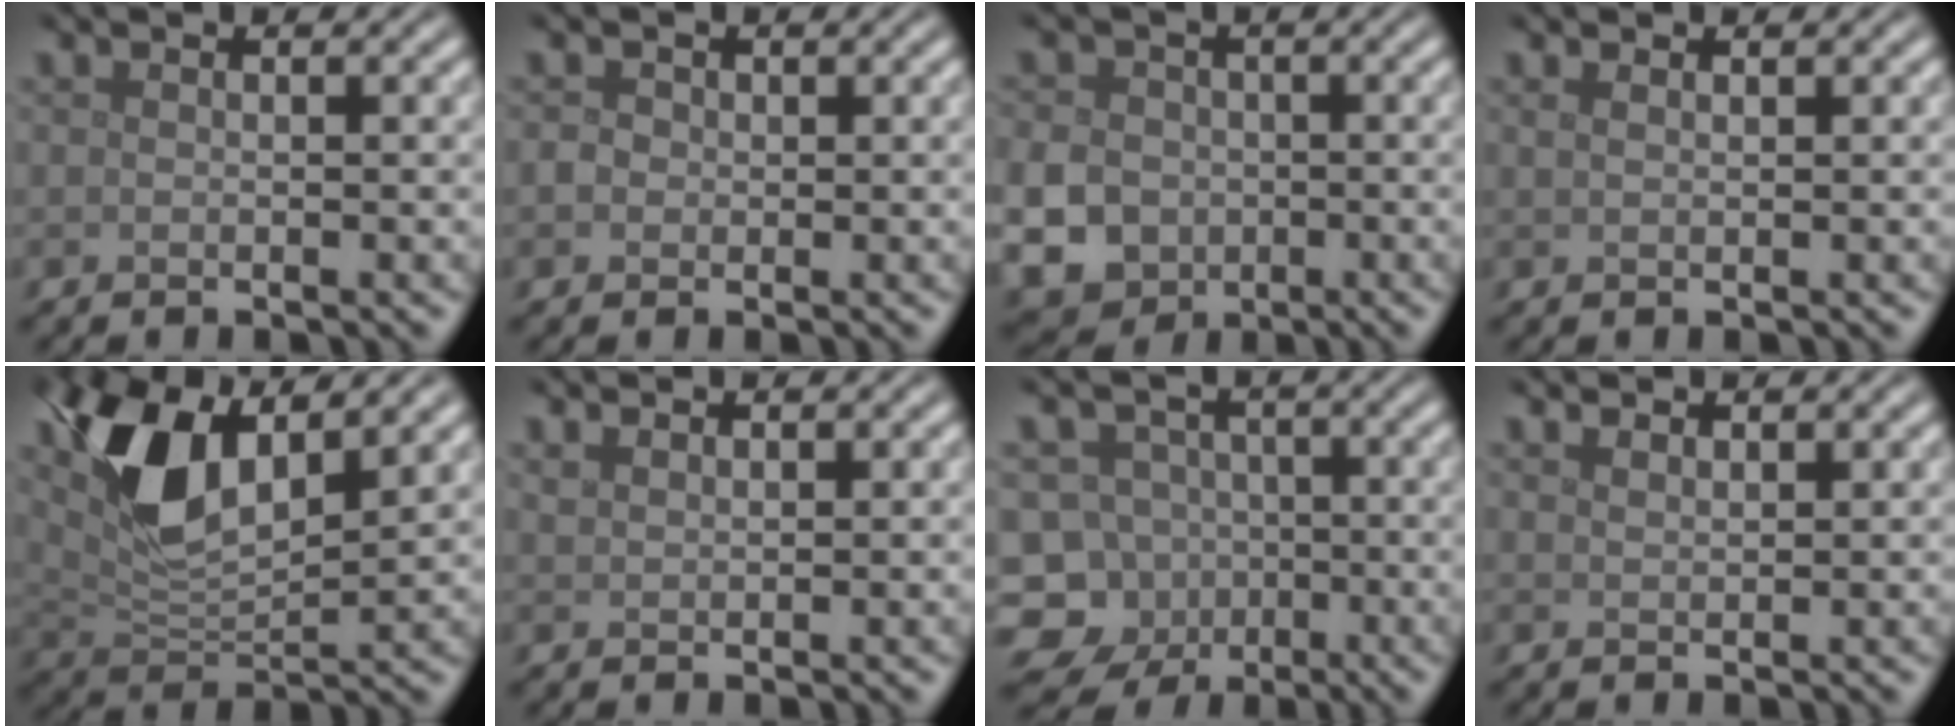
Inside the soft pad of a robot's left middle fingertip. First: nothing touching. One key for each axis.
{"total": 1.0, "fx": 0.0, "fy": 0.9, "fz": 0.3, "tx": -0.005, "ty": 0.000, "tz": -0.004}
{"total": 8.7, "fx": -2.2, "fy": 7.8, "fz": 3.3, "tx": -0.086, "ty": -0.019, "tz": -0.069}
{"total": 0.8, "fx": 0.7, "fy": 0.2, "fz": 0.4, "tx": -0.007, "ty": 0.001, "tz": 0.010}
{"total": 8.0, "fx": 3.7, "fy": 3.5, "fz": 6.2, "tx": -0.129, "ty": 0.000, "tz": 0.069}
{"total": 1.0, "fx": 1.0, "fy": 0.1, "fz": 0.2, "tx": -0.006, "ty": 0.001, "tz": 0.021}
{"total": 9.6, "fx": -5.2, "fy": 7.8, "fz": 2.1, "tx": -0.022, "ty": -0.016, "tz": -0.097}
{"total": 1.5, "fx": 1.4, "fy": 0.3, "fz": 0.5, "tx": -0.003, "ty": -0.001, "tz": 0.018}